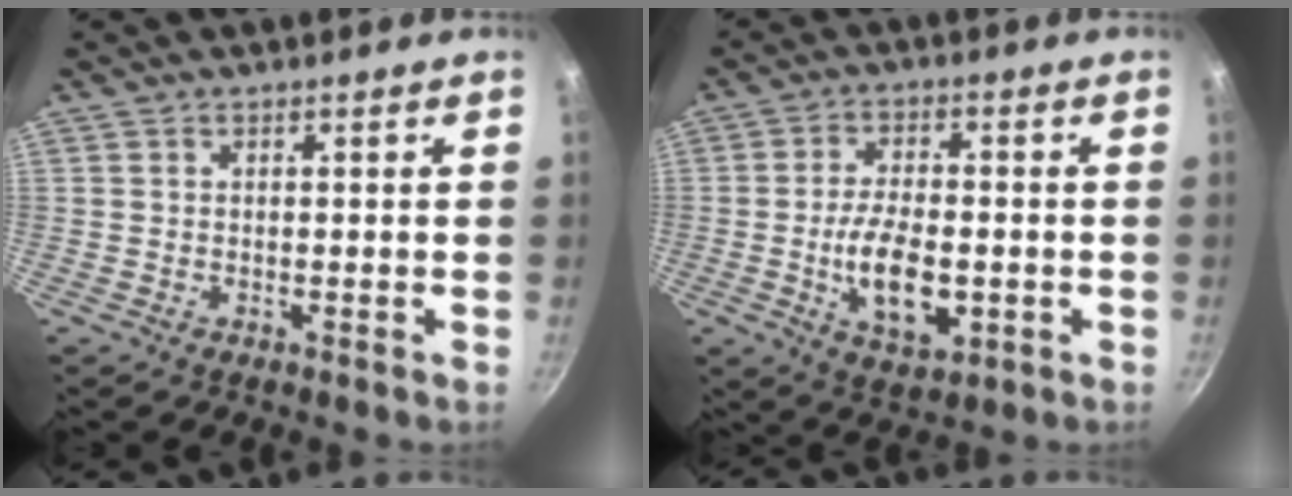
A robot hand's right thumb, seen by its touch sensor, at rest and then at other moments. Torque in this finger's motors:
{"motor_torque": [-0.48, 0.32, 0.59, 0.62, 0.26]}